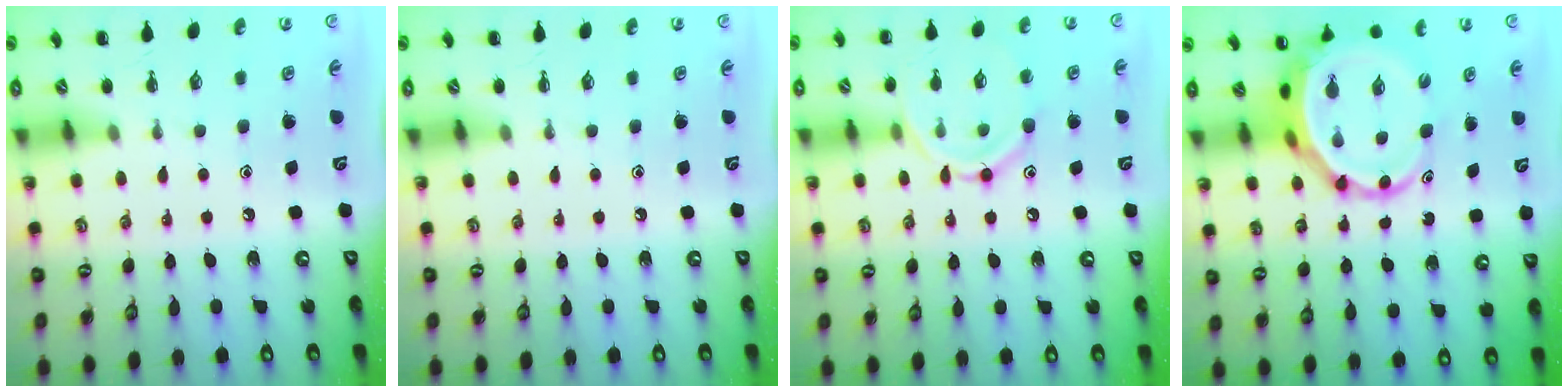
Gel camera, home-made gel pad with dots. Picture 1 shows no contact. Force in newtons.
{"total": 0.0}
{"total": 11.5, "press": 11.4, "slide": 1.1}
{"total": 7.7, "press": 7.4, "slide": 2.1}